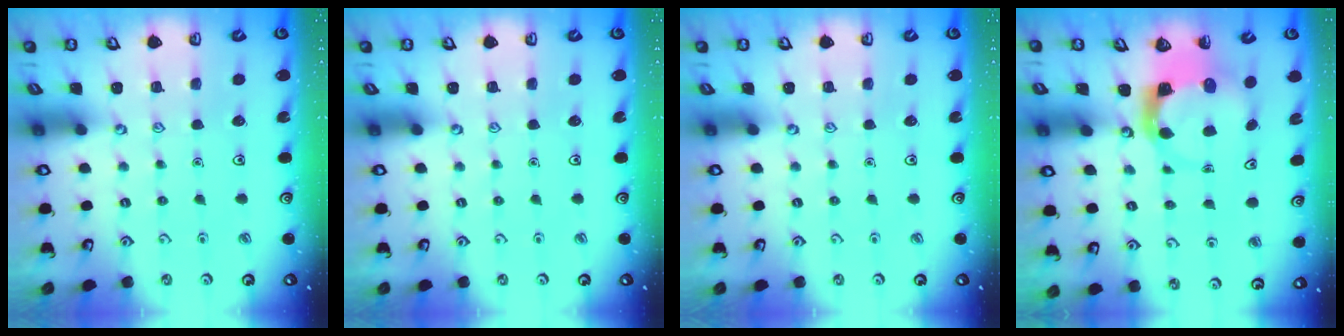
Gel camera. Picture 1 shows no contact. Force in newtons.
{"total": 0.0}
{"total": 0.0}
{"total": 3.9, "press": 3.9, "slide": 0.6}